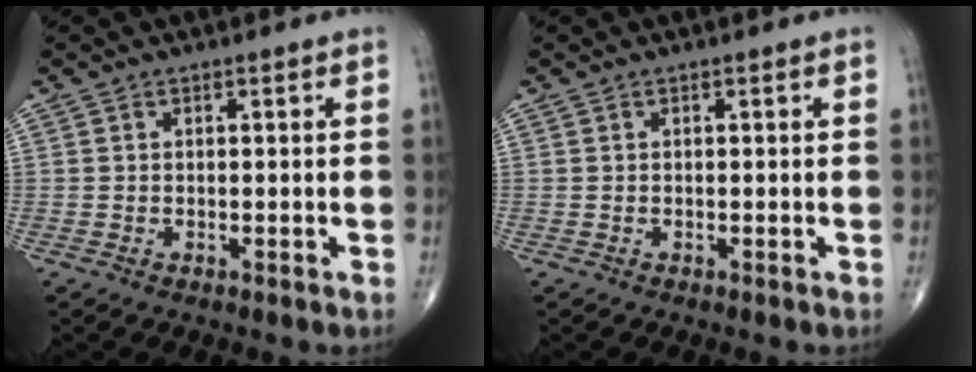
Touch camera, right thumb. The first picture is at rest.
{"total": 0.0}